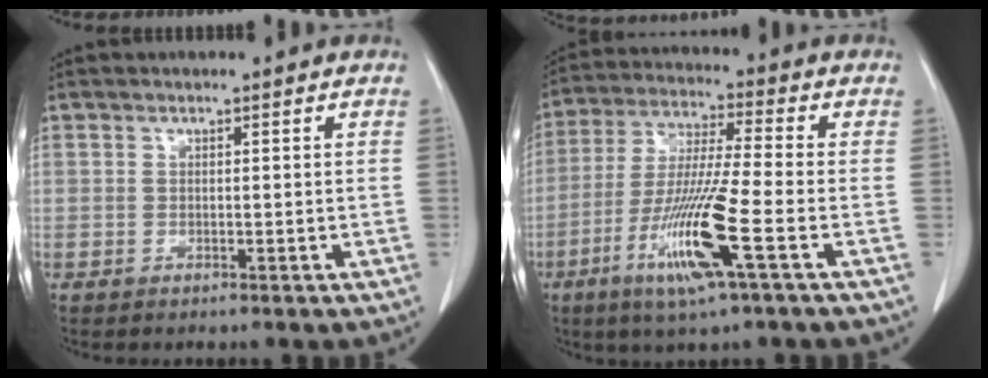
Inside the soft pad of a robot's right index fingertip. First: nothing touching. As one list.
[{"total": 13.3, "force": [-5.3, -0.4, 12.3], "torque": [-0.250, -0.022, -0.102]}]